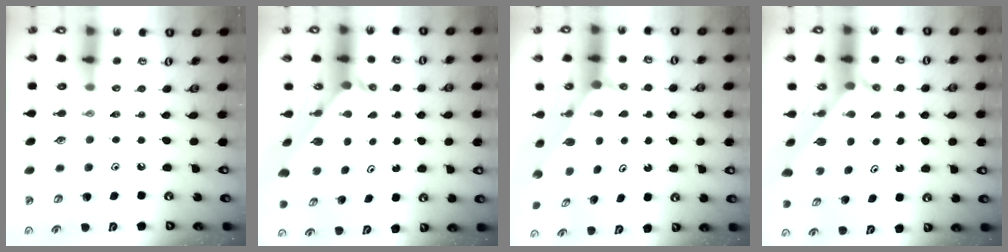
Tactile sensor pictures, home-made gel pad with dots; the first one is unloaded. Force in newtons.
{"total": 2.3, "press": 2.3, "slide": 0.2}
{"total": 1.8, "press": 1.8, "slide": 0.1}
{"total": 1.8, "press": 1.8, "slide": 0.1}